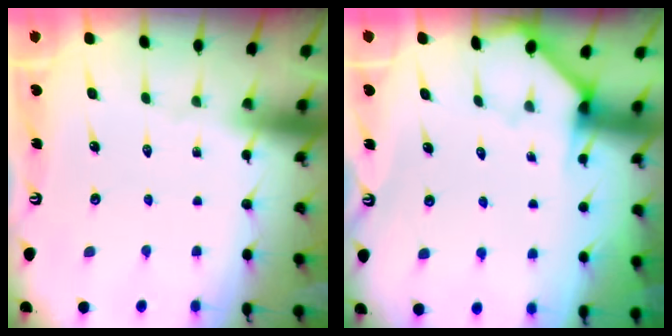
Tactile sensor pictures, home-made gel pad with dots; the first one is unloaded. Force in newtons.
{"total": 2.0, "press": 2.0, "slide": 0.2}